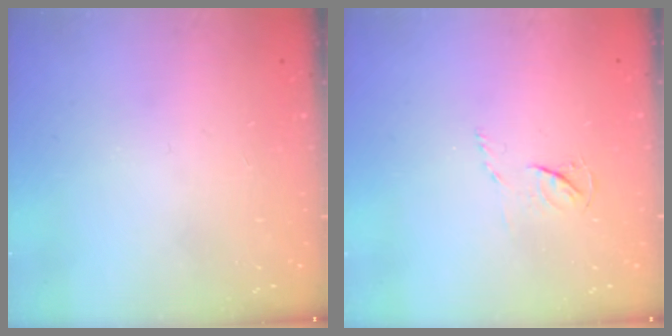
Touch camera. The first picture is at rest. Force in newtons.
{"total": 3.8, "press": 3.8, "slide": 0.5}